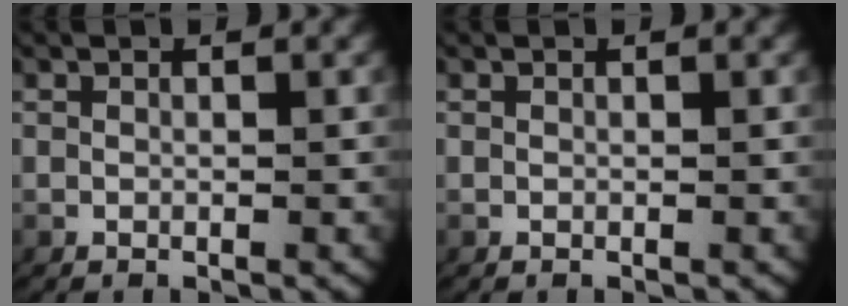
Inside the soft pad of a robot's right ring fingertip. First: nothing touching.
{"total": 0.0}